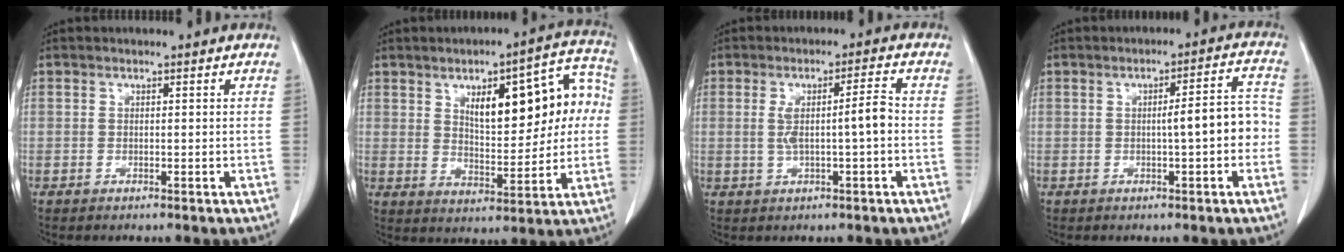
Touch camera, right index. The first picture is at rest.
{"total": 14.7, "force": [3.3, 5.6, 13.2], "torque": [-0.170, 0.037, 0.053]}
{"total": 5.4, "force": [-0.3, 0.3, 5.4], "torque": [-0.096, 0.012, 0.001]}
{"total": 6.1, "force": [-0.9, 0.9, 6.0], "torque": [-0.081, 0.022, -0.013]}